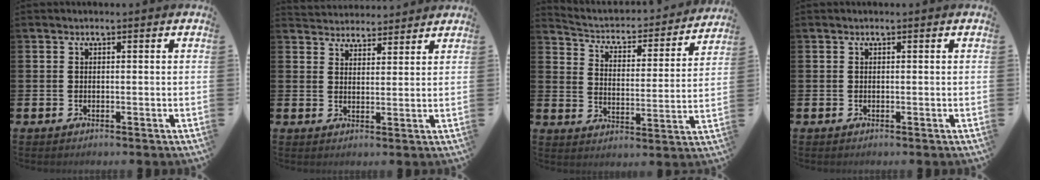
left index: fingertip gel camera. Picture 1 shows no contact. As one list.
[{"total": 3.8, "force": [3.7, 0.8, -0.5], "torque": [0.002, -0.021, 0.068]}, {"total": 3.9, "force": [3.4, 1.5, 1.1], "torque": [-0.048, -0.033, 0.048]}, {"total": 0.0}]